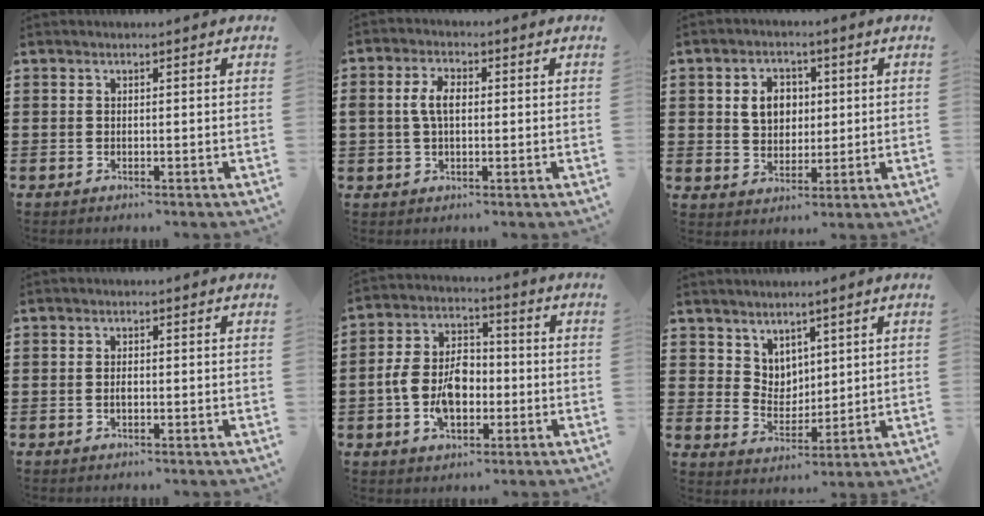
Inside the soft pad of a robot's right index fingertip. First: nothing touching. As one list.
[{"total": 4.4, "force": [0.4, 2.5, 3.6], "torque": [-0.089, 0.007, -0.001]}, {"total": 5.4, "force": [1.0, 4.4, 3.0], "torque": [-0.066, 0.013, 0.012]}, {"total": 1.1, "force": [-0.2, 0.6, 0.9], "torque": [-0.018, 0.002, -0.004]}, {"total": 8.6, "force": [-1.6, 6.0, 6.0], "torque": [-0.143, 0.010, -0.035]}, {"total": 4.7, "force": [3.6, 3.1, 0.0], "torque": [-0.020, -0.004, 0.068]}]